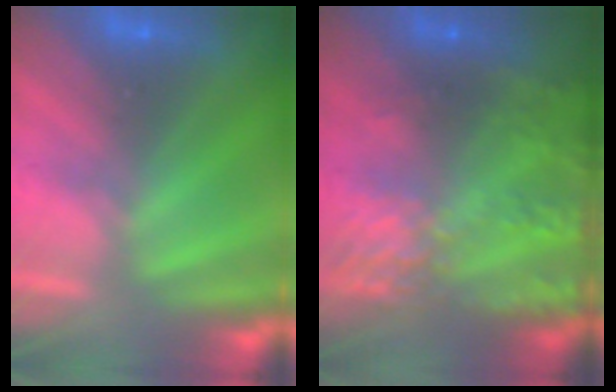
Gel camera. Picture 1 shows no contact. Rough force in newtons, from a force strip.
{"total": 8.4}